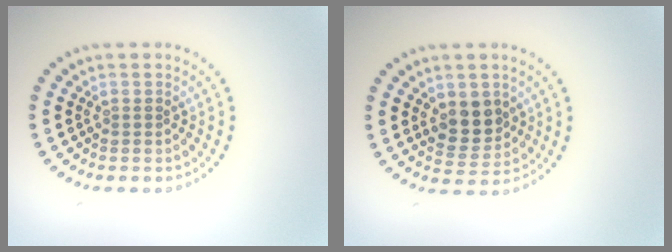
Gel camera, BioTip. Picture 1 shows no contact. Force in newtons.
{"total": 3.4, "press": 3.3, "slide": 1.0}